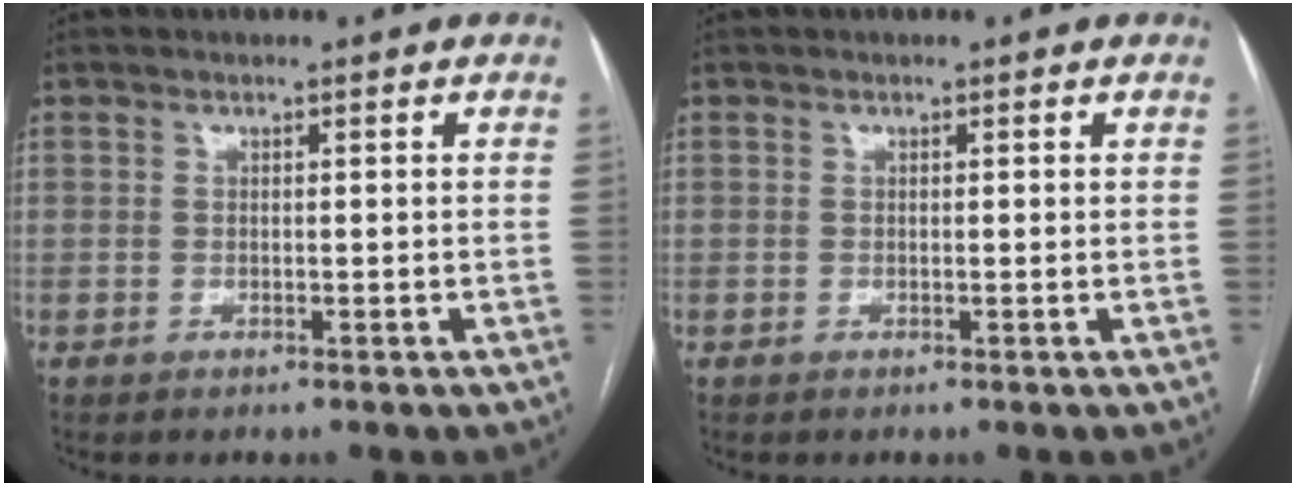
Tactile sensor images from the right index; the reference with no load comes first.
{"total": 0.0}